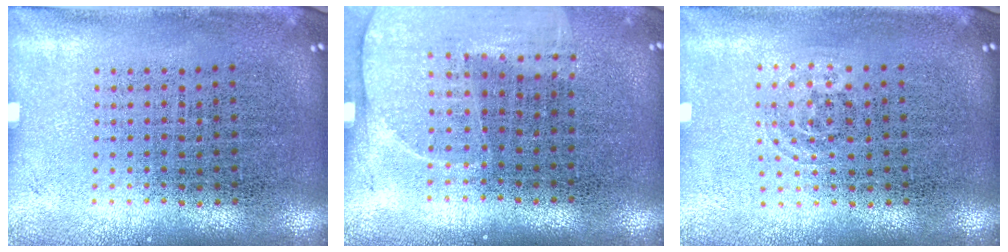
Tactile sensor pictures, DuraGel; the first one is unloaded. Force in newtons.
{"total": 1.3, "press": 1.2, "slide": 0.4}
{"total": 0.7, "press": 0.5, "slide": 0.5}